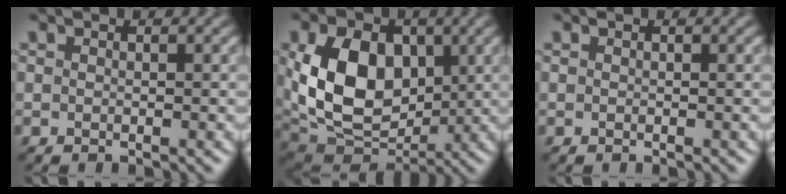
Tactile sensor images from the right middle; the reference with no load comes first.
{"total": 10.9, "force": [1.2, 7.5, 7.8], "torque": [-0.156, -0.004, 0.021]}
{"total": 0.0}